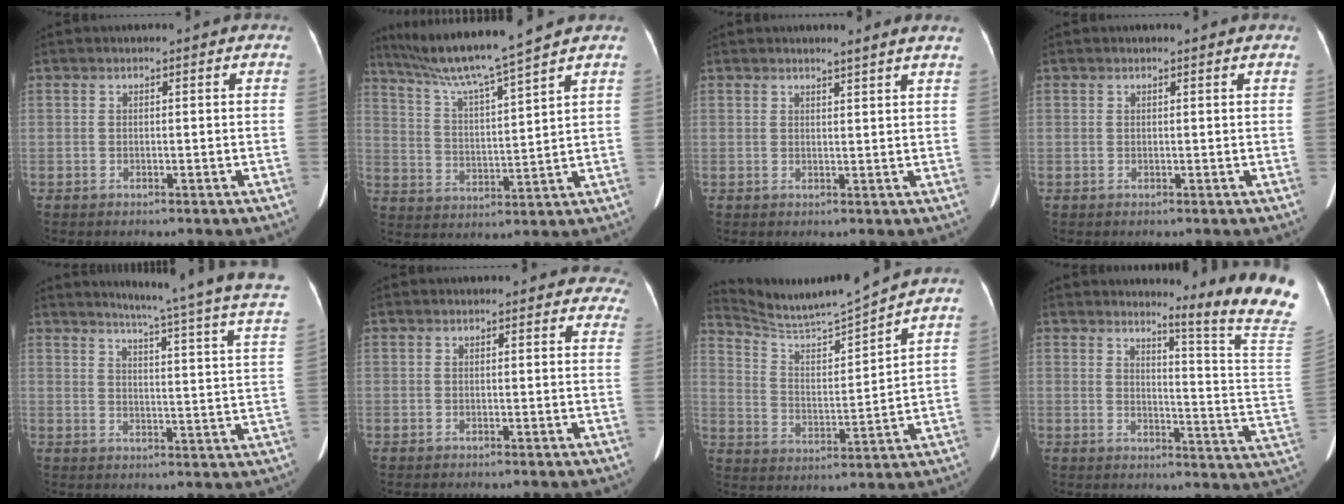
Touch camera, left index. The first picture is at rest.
{"total": 11.8, "force": [10.1, -2.1, 5.8], "torque": [-0.105, 0.007, 0.180]}
{"total": 2.1, "force": [1.8, -0.8, 0.8], "torque": [-0.021, -0.007, 0.026]}
{"total": 0.0}
{"total": 21.5, "force": [18.5, -1.1, 10.9], "torque": [-0.150, -0.072, 0.212]}
{"total": 4.1, "force": [3.5, 1.9, 0.9], "torque": [0.020, -0.002, 0.015]}
{"total": 10.6, "force": [10.2, -2.0, 2.1], "torque": [-0.052, -0.018, 0.190]}
{"total": 14.1, "force": [12.0, -3.1, 6.6], "torque": [-0.091, -0.113, 0.135]}